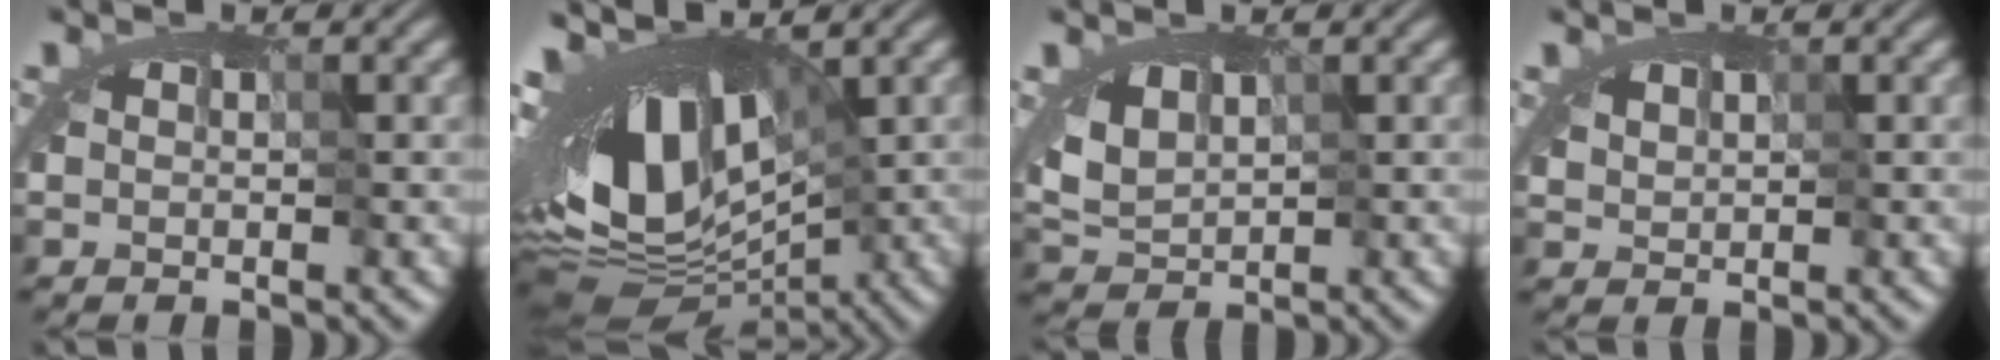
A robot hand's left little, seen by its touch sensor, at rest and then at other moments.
{"total": 12.9, "force": [-1.8, 6.5, 11.0], "torque": [-0.184, -0.016, -0.022]}
{"total": 1.8, "force": [-0.2, 1.5, 0.9], "torque": [-0.015, -0.011, 0.004]}
{"total": 1.5, "force": [0.7, 1.0, 0.7], "torque": [-0.020, 0.004, 0.018]}